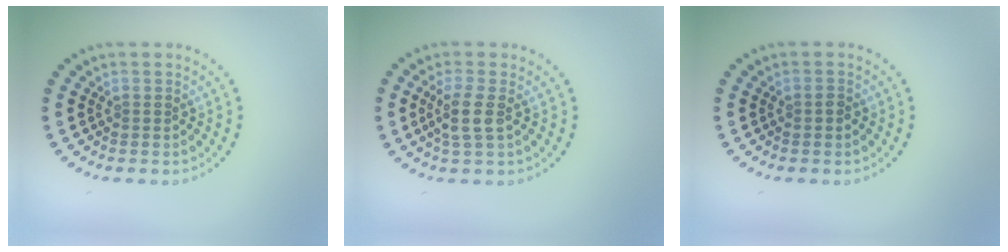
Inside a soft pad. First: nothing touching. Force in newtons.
{"total": 2.3, "press": 2.0, "slide": 1.1}
{"total": 0.7, "press": 0.7, "slide": 0.0}